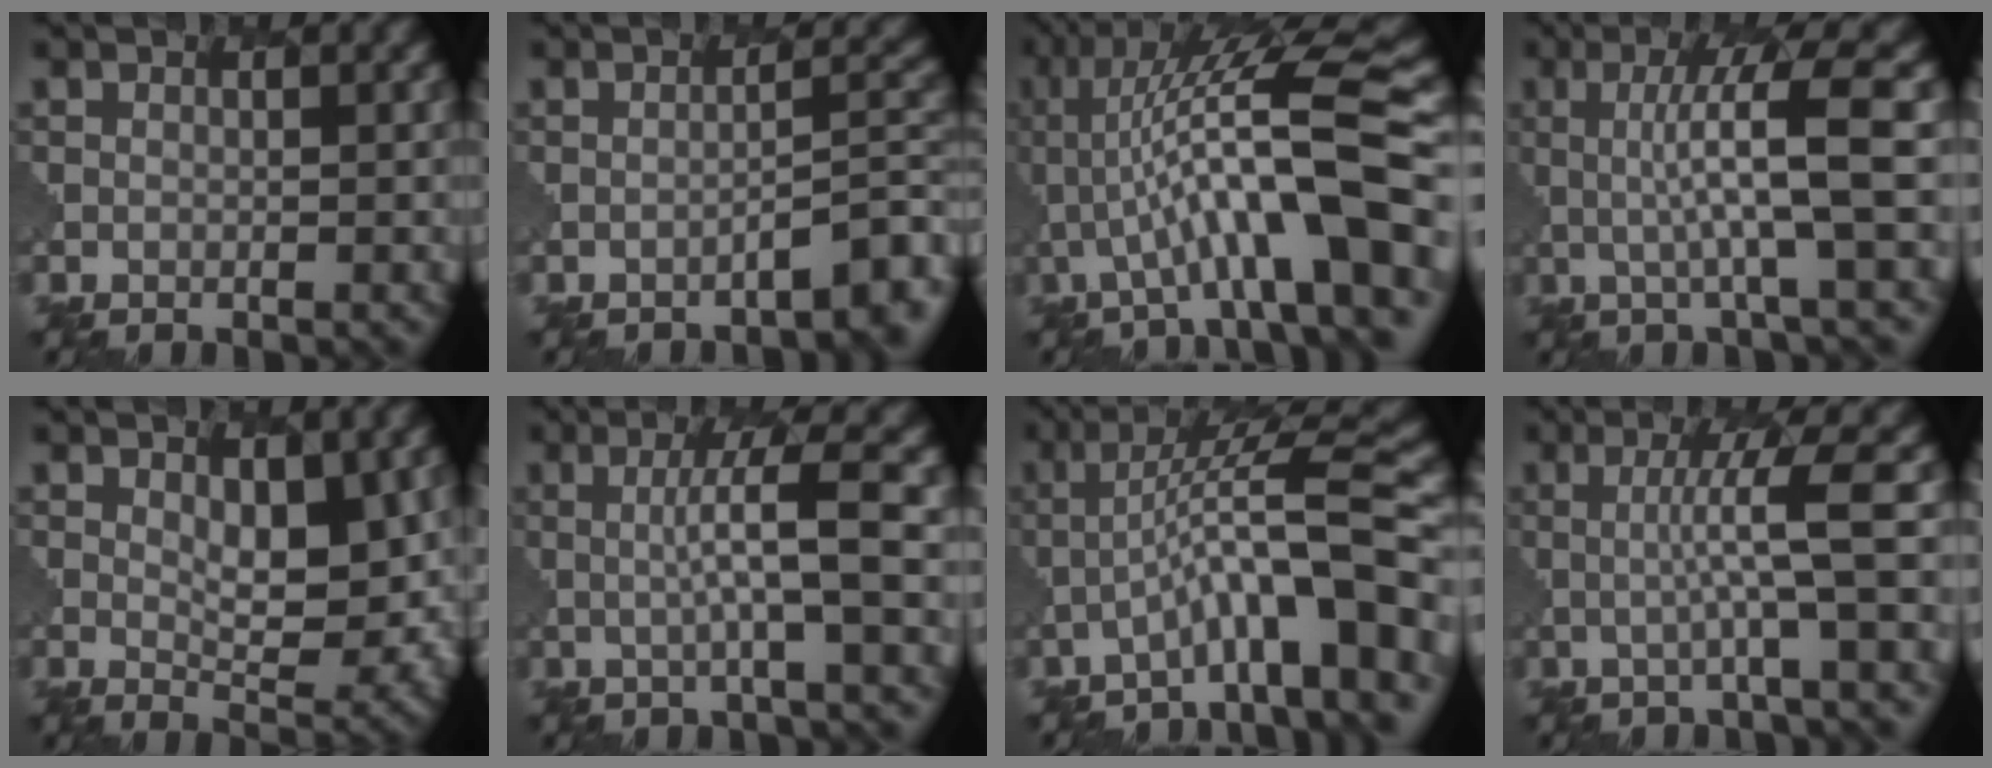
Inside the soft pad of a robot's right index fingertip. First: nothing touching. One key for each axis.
{"total": 3.9, "fx": -2.6, "fy": 0.7, "fz": 2.8, "tx": -0.032, "ty": 0.015, "tz": -0.037}
{"total": 11.8, "fx": -1.0, "fy": 2.4, "fz": 11.5, "tx": -0.186, "ty": 0.032, "tz": -0.015}
{"total": 6.9, "fx": 0.8, "fy": 0.9, "fz": 6.8, "tx": -0.115, "ty": 0.006, "tz": 0.016}
{"total": 5.1, "fx": 1.3, "fy": 2.4, "fz": 4.3, "tx": -0.071, "ty": -0.012, "tz": 0.028}
{"total": 4.7, "fx": 0.6, "fy": 0.5, "fz": 4.6, "tx": -0.080, "ty": 0.003, "tz": 0.006}
{"total": 9.1, "fx": -3.0, "fy": 1.6, "fz": 8.4, "tx": -0.121, "ty": 0.027, "tz": -0.050}
{"total": 4.8, "fx": 0.1, "fy": 0.4, "fz": 4.8, "tx": -0.082, "ty": 0.005, "tz": -0.005}